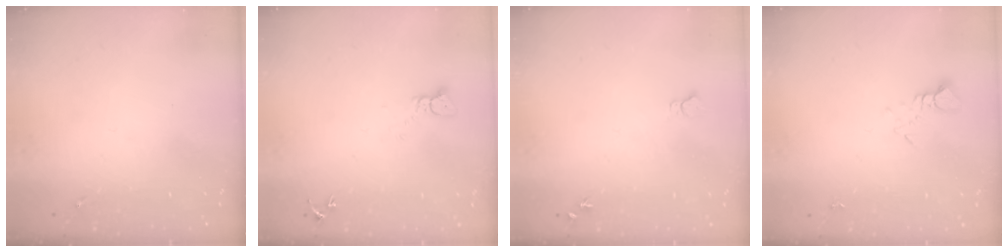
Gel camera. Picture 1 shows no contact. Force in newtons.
{"total": 2.4, "press": 2.4, "slide": 0.2}
{"total": 4.6, "press": 4.6, "slide": 0.6}
{"total": 3.9, "press": 3.9, "slide": 0.3}